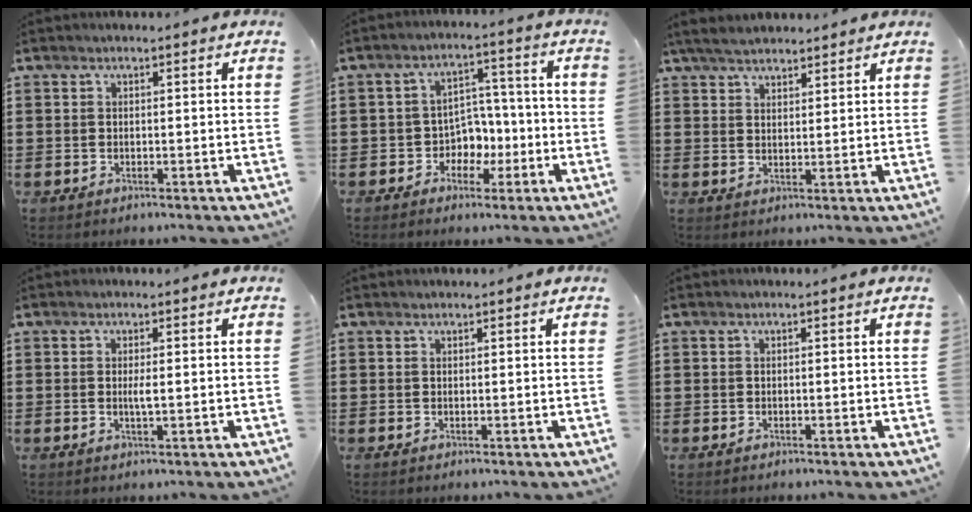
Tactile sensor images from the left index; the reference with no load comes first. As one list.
[{"total": 5.5, "force": [-1.6, 4.8, 2.2], "torque": [-0.047, 0.006, -0.031]}, {"total": 4.0, "force": [3.7, 0.8, 1.3], "torque": [-0.036, -0.002, 0.070]}, {"total": 1.7, "force": [0.0, 0.2, 1.7], "torque": [-0.032, -0.004, -0.002]}, {"total": 0.5, "force": [0.5, 0.1, 0.1], "torque": [-0.003, 0.000, 0.011]}, {"total": 0.0}]